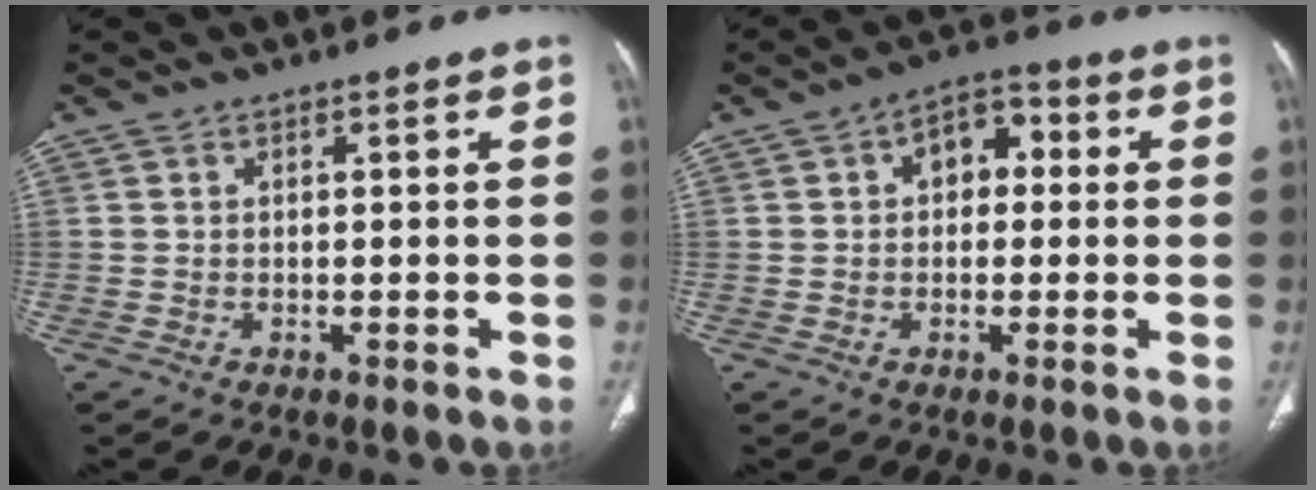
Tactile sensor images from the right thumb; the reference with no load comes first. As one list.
[{"total": 6.9, "force": [1.2, 4.6, 5.1], "torque": [-0.047, 0.022, 0.008]}]